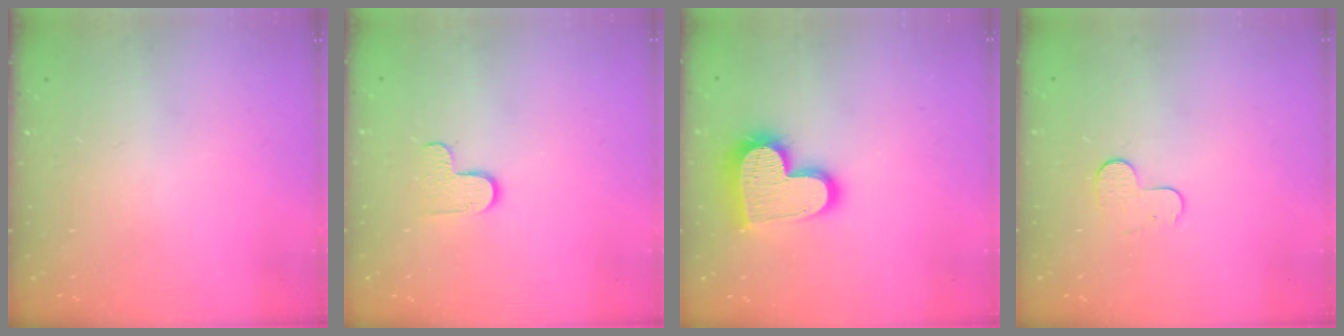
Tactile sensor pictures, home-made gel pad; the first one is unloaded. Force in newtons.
{"total": 5.5, "press": 5.5, "slide": 0.5}
{"total": 18.2, "press": 18.1, "slide": 1.3}
{"total": 6.2, "press": 6.1, "slide": 0.6}